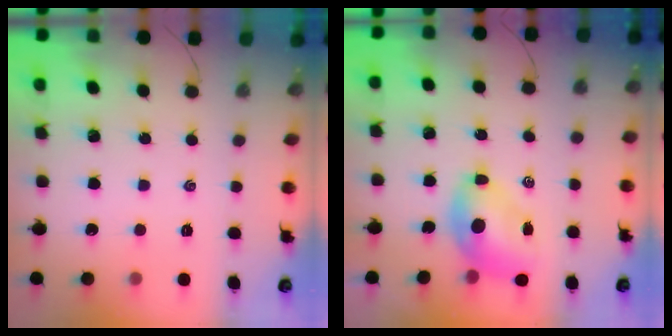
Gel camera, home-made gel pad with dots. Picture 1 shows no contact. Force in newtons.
{"total": 7.0, "press": 6.8, "slide": 1.4}